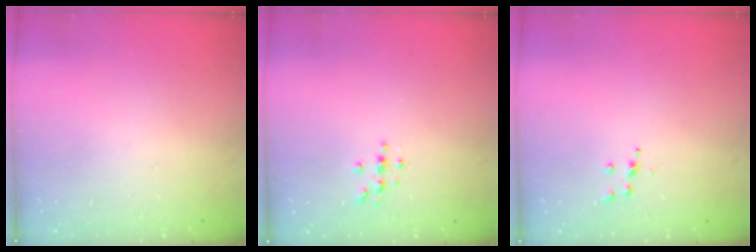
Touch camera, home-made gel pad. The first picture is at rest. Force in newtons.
{"total": 3.0, "press": 3.0, "slide": 0.4}
{"total": 3.9, "press": 3.8, "slide": 0.4}